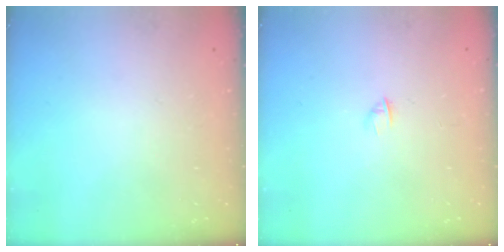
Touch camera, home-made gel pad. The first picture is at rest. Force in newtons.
{"total": 1.9, "press": 1.8, "slide": 0.5}